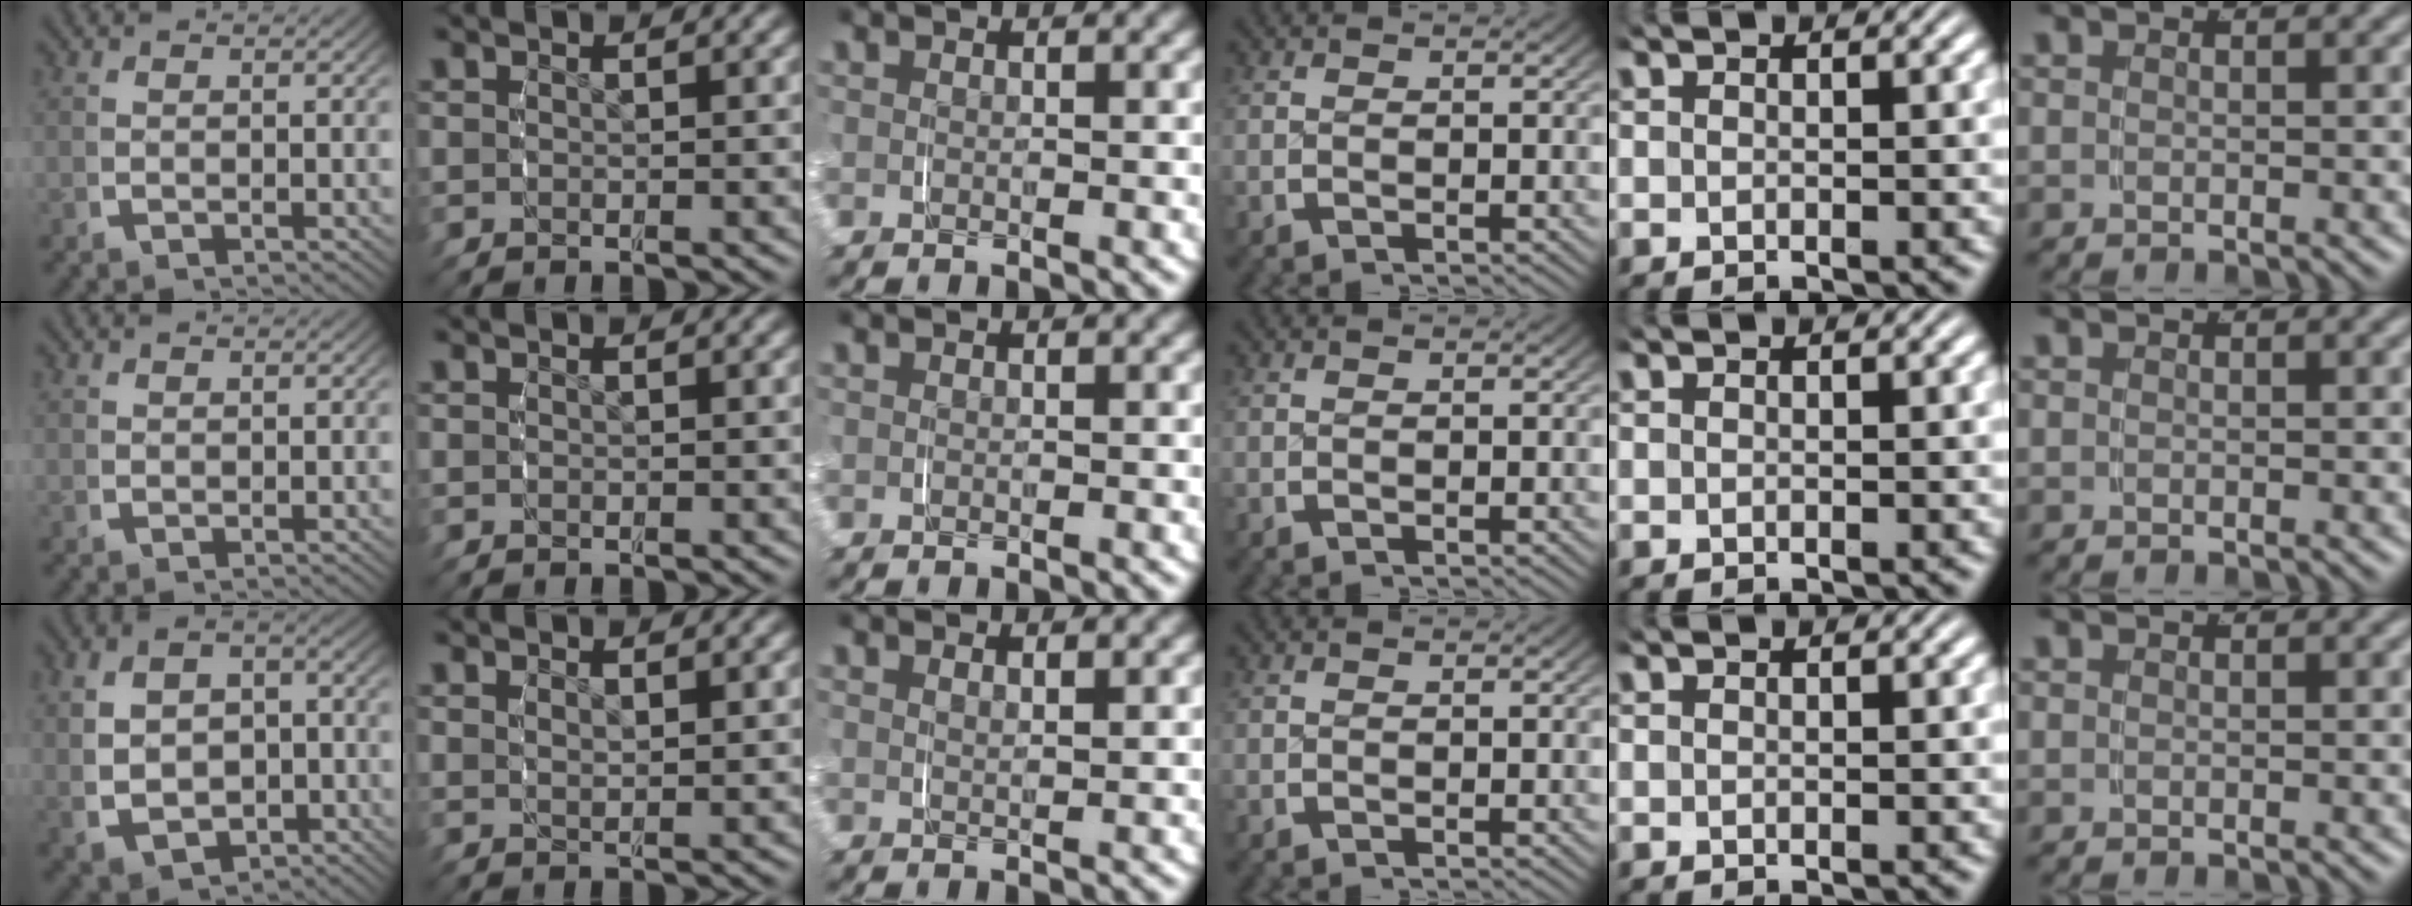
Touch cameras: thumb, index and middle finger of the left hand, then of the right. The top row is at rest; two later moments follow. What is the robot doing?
{"motion": "grasp_and_lifting", "object": "scarf"}